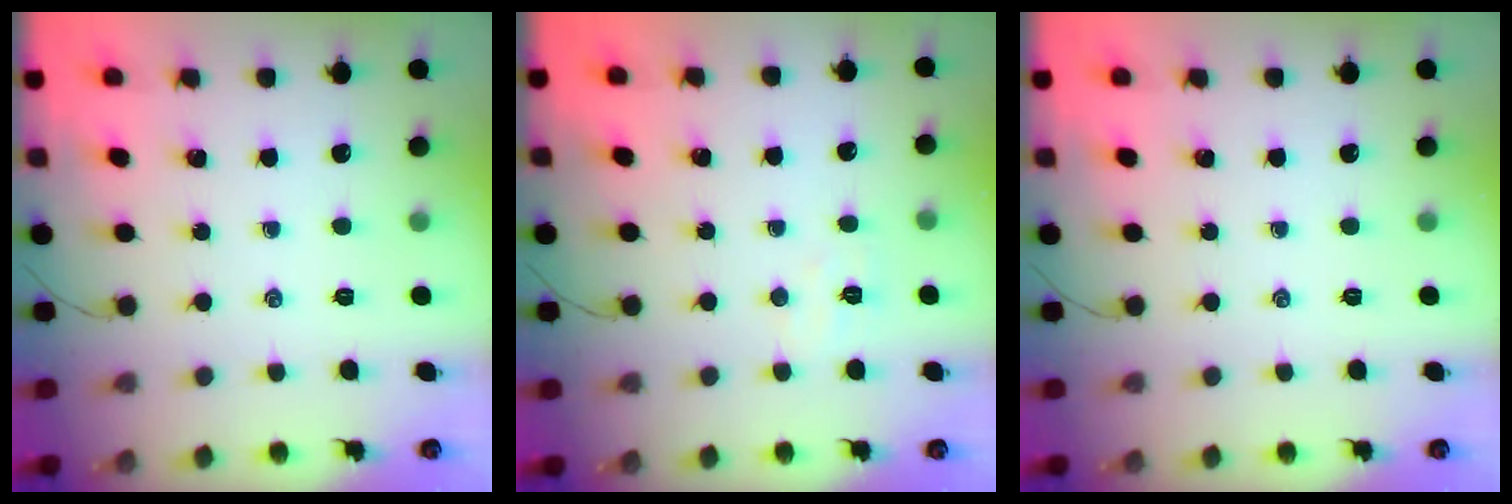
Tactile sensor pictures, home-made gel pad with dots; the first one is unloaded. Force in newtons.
{"total": 3.4, "press": 3.3, "slide": 0.8}
{"total": 0.0}